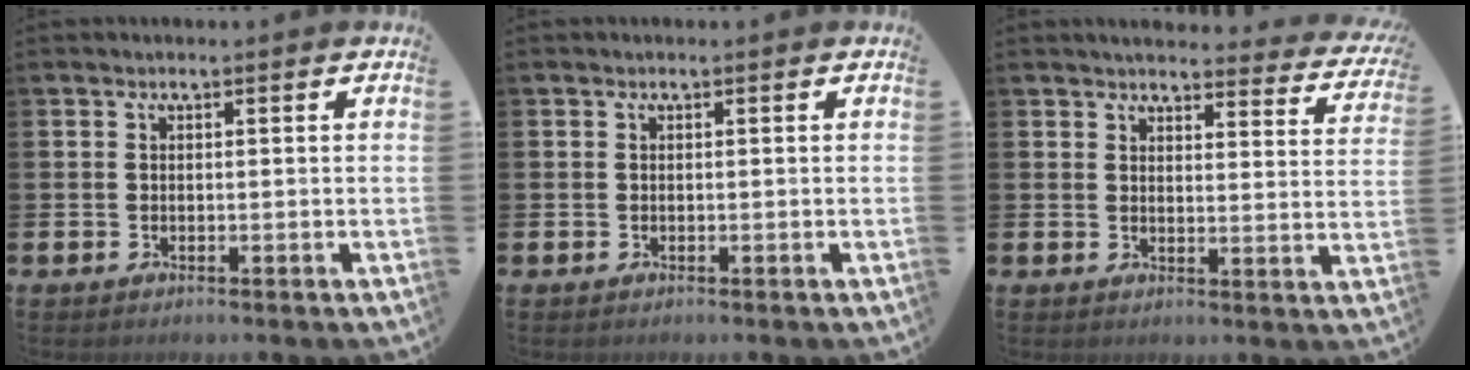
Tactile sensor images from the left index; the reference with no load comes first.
{"total": 0.0}
{"total": 3.7, "force": [3.6, 0.6, 0.5], "torque": [-0.012, -0.033, 0.058]}